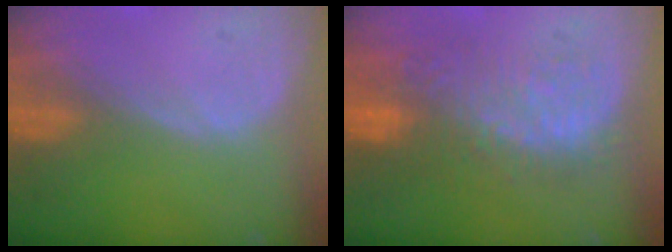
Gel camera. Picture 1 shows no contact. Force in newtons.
{"total": 10.5, "press": 9.5, "slide": 4.4}